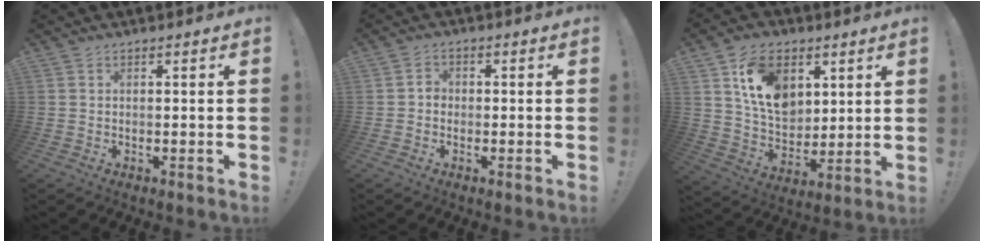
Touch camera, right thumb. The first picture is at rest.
{"total": 2.5, "force": [-1.0, 1.9, 1.2], "torque": [-0.024, 0.013, -0.018]}
{"total": 14.8, "force": [6.5, 10.5, 8.2], "torque": [-0.136, -0.022, 0.124]}